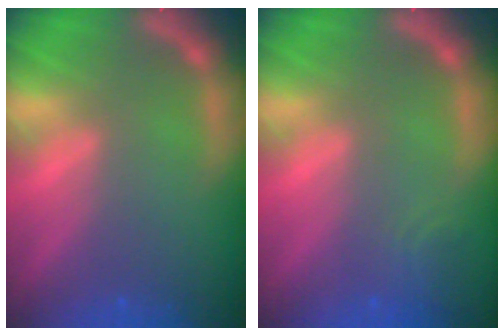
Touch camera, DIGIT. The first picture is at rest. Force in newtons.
{"total": 1.9}